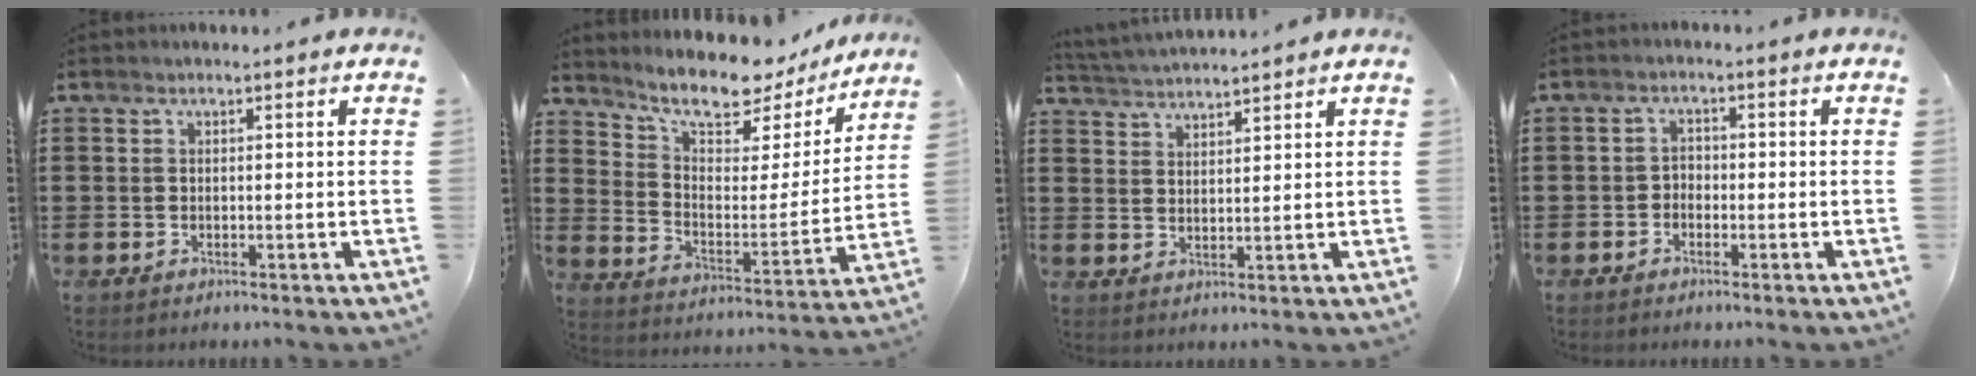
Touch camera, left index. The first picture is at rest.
{"total": 8.8, "force": [7.8, 2.4, 3.4], "torque": [-0.079, -0.058, 0.132]}
{"total": 3.0, "force": [2.9, -0.2, -0.2], "torque": [-0.008, -0.010, 0.053]}
{"total": 1.6, "force": [-1.3, 0.9, 0.2], "torque": [-0.010, 0.004, -0.029]}